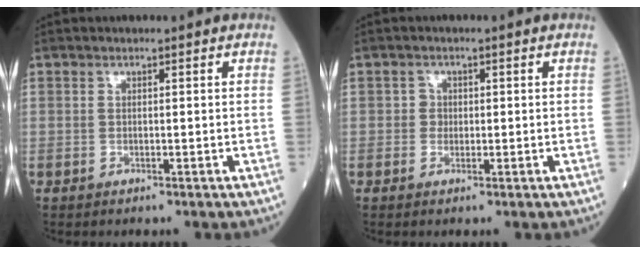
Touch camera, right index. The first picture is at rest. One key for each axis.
{"total": 1.3, "fx": -0.1, "fy": 1.3, "fz": 0.3, "tx": 0.002, "ty": 0.004, "tz": -0.003}